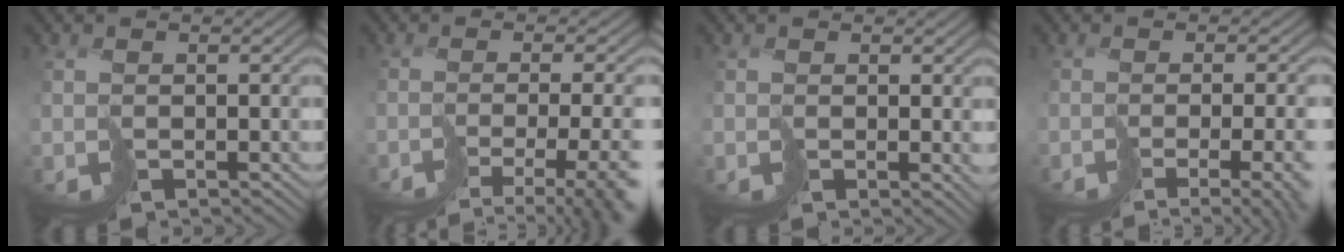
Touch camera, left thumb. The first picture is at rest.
{"total": 8.0, "force": [-4.8, 2.2, 5.9], "torque": [-0.082, -0.025, -0.037]}
{"total": 1.9, "force": [0.6, 1.0, 1.6], "torque": [-0.027, -0.001, 0.011]}
{"total": 9.9, "force": [-4.6, 3.6, 8.0], "torque": [-0.087, -0.022, -0.016]}